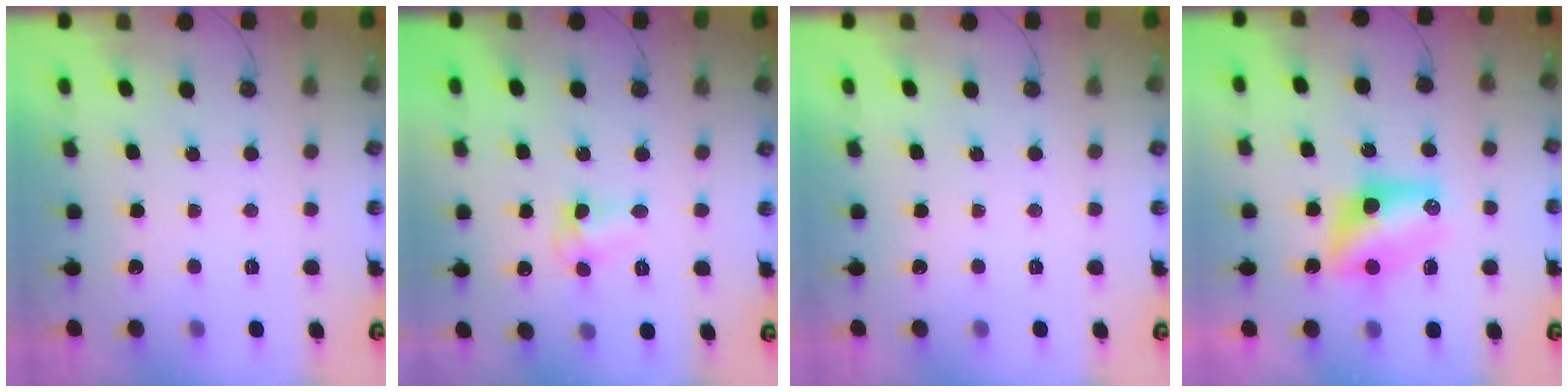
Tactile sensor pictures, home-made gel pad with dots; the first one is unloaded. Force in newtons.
{"total": 5.8, "press": 5.7, "slide": 0.6}
{"total": 0.0}
{"total": 10.9, "press": 10.0, "slide": 4.3}